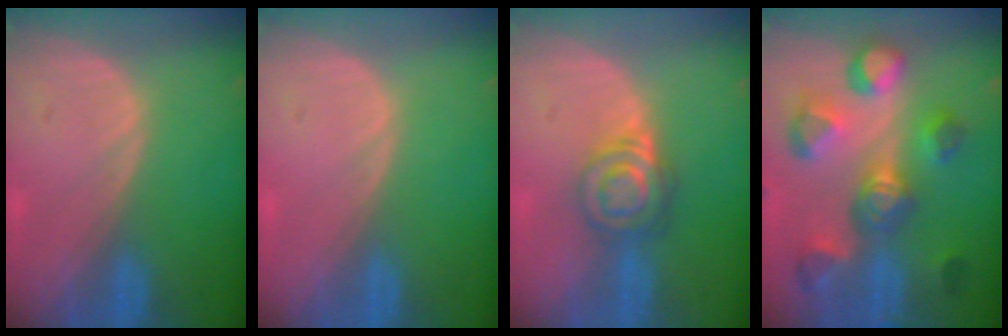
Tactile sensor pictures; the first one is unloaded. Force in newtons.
{"total": 0.0}
{"total": 6.6, "press": 5.6, "slide": 3.4}
{"total": 10.7, "press": 10.0, "slide": 3.7}